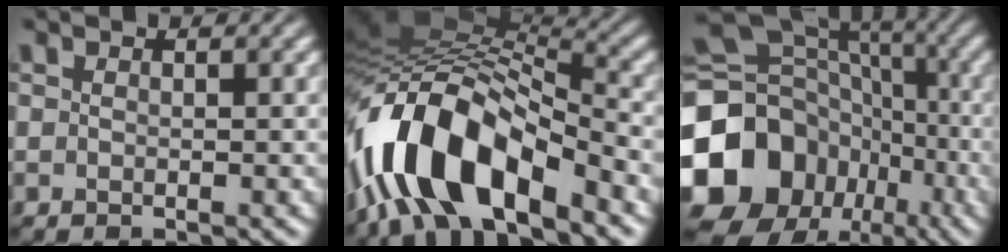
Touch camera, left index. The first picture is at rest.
{"total": 12.9, "force": [-6.1, 5.7, 9.8], "torque": [-0.187, 0.012, -0.103]}
{"total": 19.9, "force": [-7.0, 17.1, 7.4], "torque": [-0.175, -0.015, -0.143]}